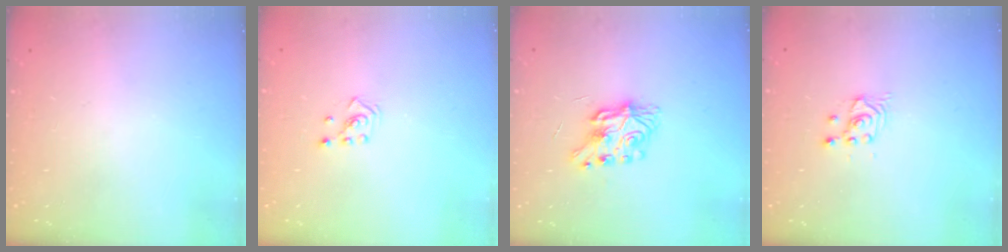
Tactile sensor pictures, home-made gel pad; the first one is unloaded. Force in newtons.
{"total": 2.1, "press": 1.9, "slide": 0.8}
{"total": 7.8, "press": 7.8, "slide": 0.1}
{"total": 2.6, "press": 2.5, "slide": 0.3}